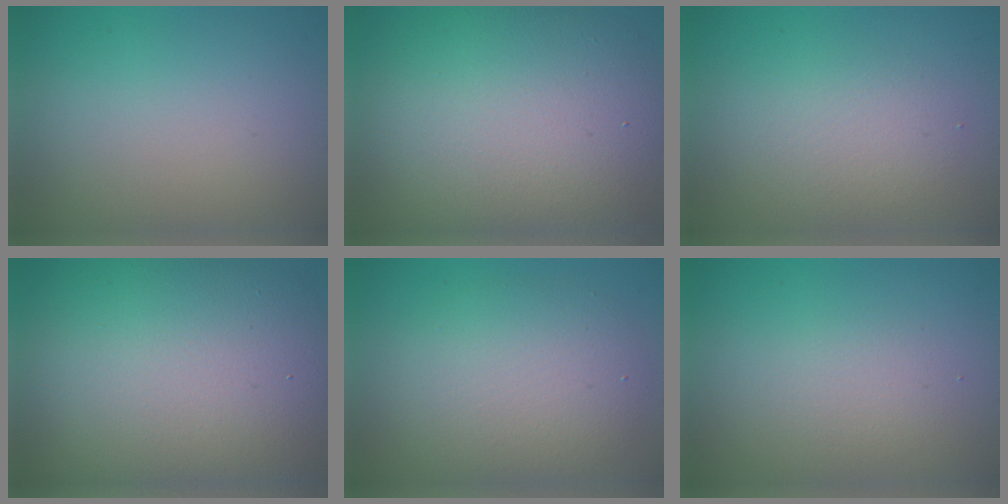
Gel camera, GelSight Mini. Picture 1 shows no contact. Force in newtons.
{"total": 12.9, "press": 12.8, "slide": 1.4}
{"total": 2.4, "press": 2.4, "slide": 0.2}
{"total": 14.9, "press": 14.9, "slide": 0.8}
{"total": 5.6, "press": 5.6, "slide": 0.3}
{"total": 1.6, "press": 1.6, "slide": 0.1}